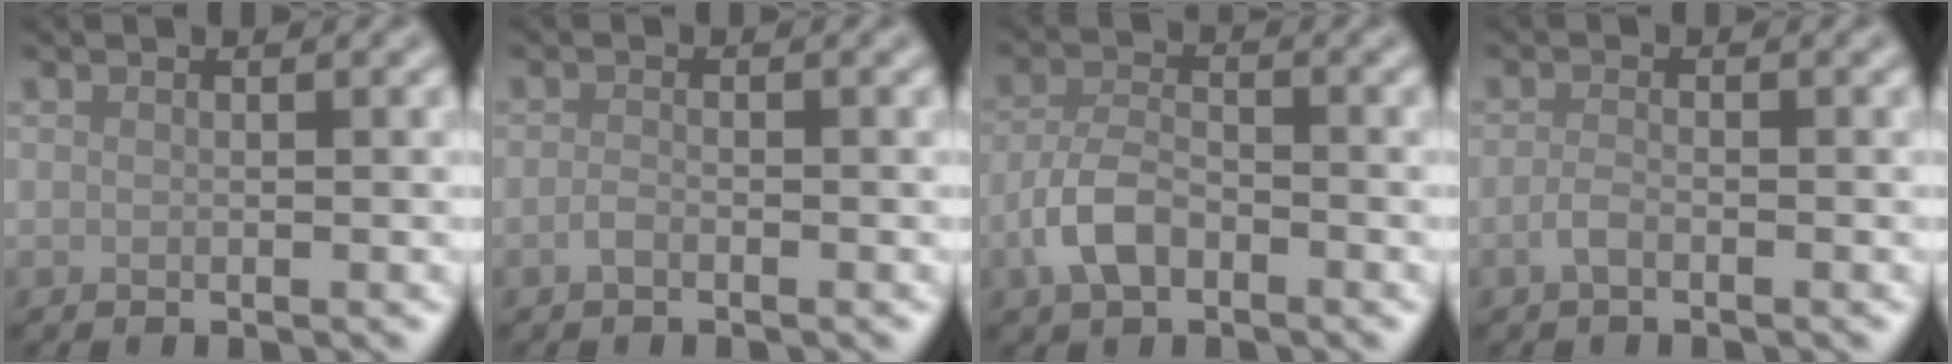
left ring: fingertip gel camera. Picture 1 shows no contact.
{"total": 0.9, "force": [-0.6, 0.4, 0.6], "torque": [-0.014, 0.000, -0.012]}
{"total": 3.8, "force": [-1.9, 2.0, 2.5], "torque": [-0.049, 0.005, -0.047]}
{"total": 1.3, "force": [-0.7, 0.5, 0.9], "torque": [-0.023, 0.000, -0.016]}